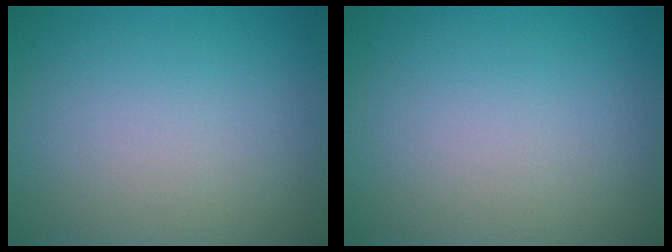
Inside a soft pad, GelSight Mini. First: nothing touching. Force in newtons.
{"total": 0.0}